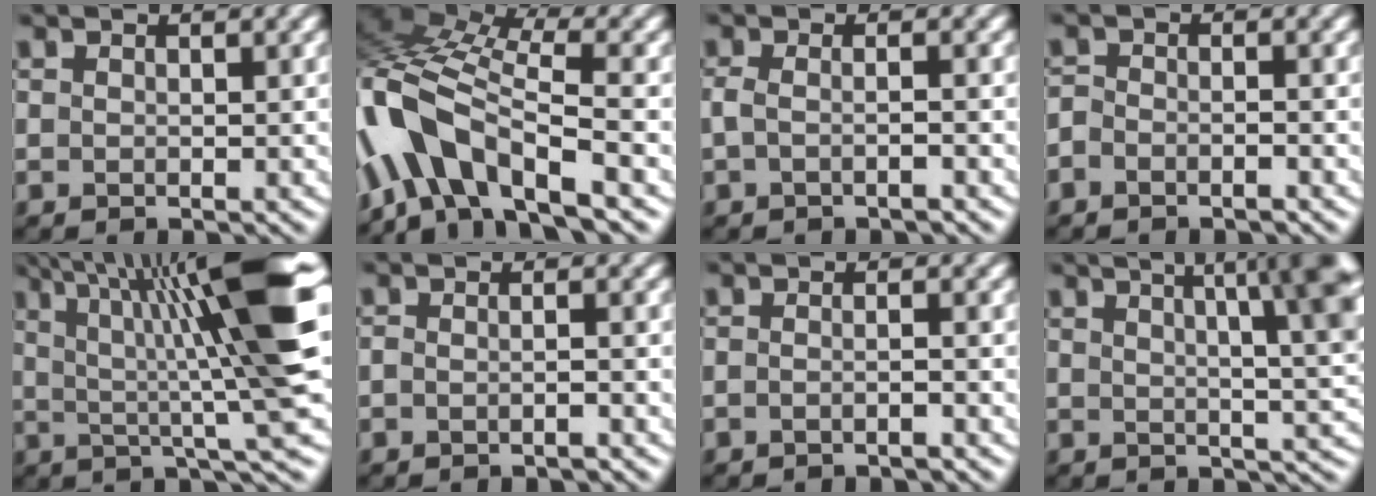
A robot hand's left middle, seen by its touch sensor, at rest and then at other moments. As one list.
[{"total": 11.7, "force": [-5.0, 5.3, 9.2], "torque": [-0.169, 0.013, -0.098]}, {"total": 1.6, "force": [-0.7, 0.4, 1.4], "torque": [-0.029, -0.005, -0.020]}, {"total": 1.8, "force": [-1.4, 0.8, 0.7], "torque": [-0.001, 0.005, -0.033]}, {"total": 13.4, "force": [2.9, 1.9, 12.9], "torque": [-0.183, 0.016, 0.043]}, {"total": 1.2, "force": [-0.8, 0.3, 0.8], "torque": [-0.015, -0.003, -0.018]}, {"total": 1.4, "force": [-0.9, 0.4, 1.0], "torque": [-0.012, -0.004, -0.022]}, {"total": 10.5, "force": [4.6, 2.9, 9.0], "torque": [-0.080, 0.036, 0.044]}]